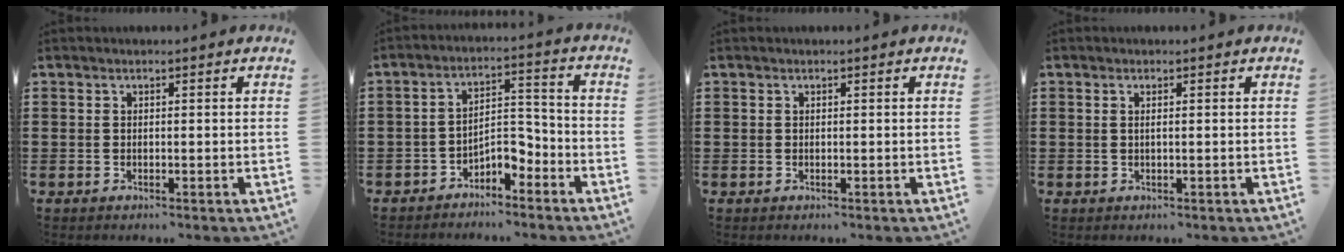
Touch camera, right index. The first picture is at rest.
{"total": 5.2, "force": [-3.7, 2.0, 3.0], "torque": [-0.054, 0.013, -0.070]}
{"total": 0.0}
{"total": 0.7, "force": [0.1, 0.0, 0.7], "torque": [-0.013, -0.001, 0.002]}